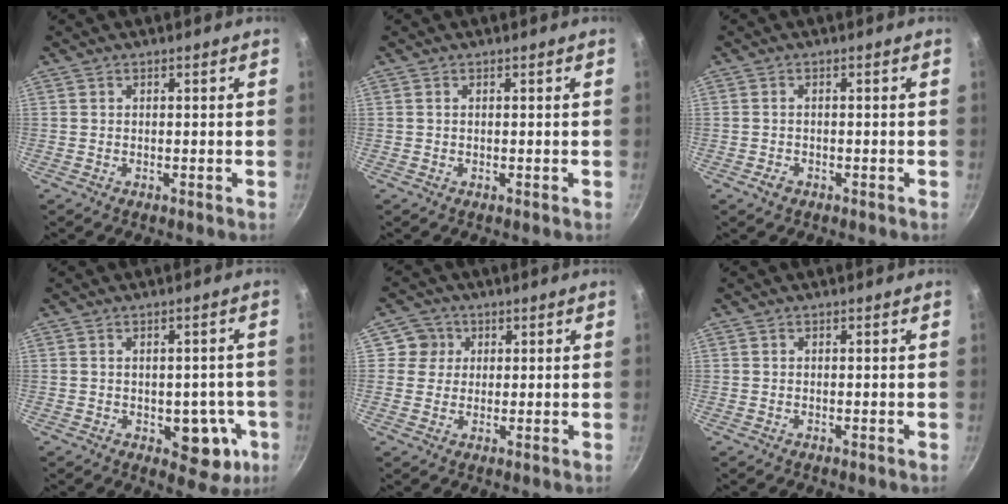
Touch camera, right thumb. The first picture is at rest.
{"total": 0.0}
{"total": 1.6, "force": [-1.0, 1.1, 0.7], "torque": [-0.012, 0.004, -0.016]}
{"total": 8.9, "force": [-2.2, 5.3, 6.7], "torque": [-0.043, 0.006, -0.020]}
{"total": 4.4, "force": [1.2, 4.3, 0.3], "torque": [0.038, 0.003, 0.011]}
{"total": 0.0}